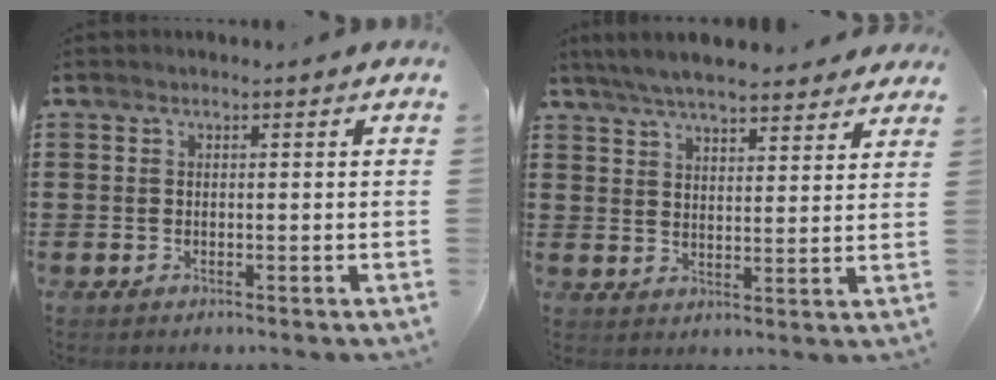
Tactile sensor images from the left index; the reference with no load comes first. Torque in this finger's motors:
{"motor_torque": [2.14, 0.00, 0.61, 0.20]}